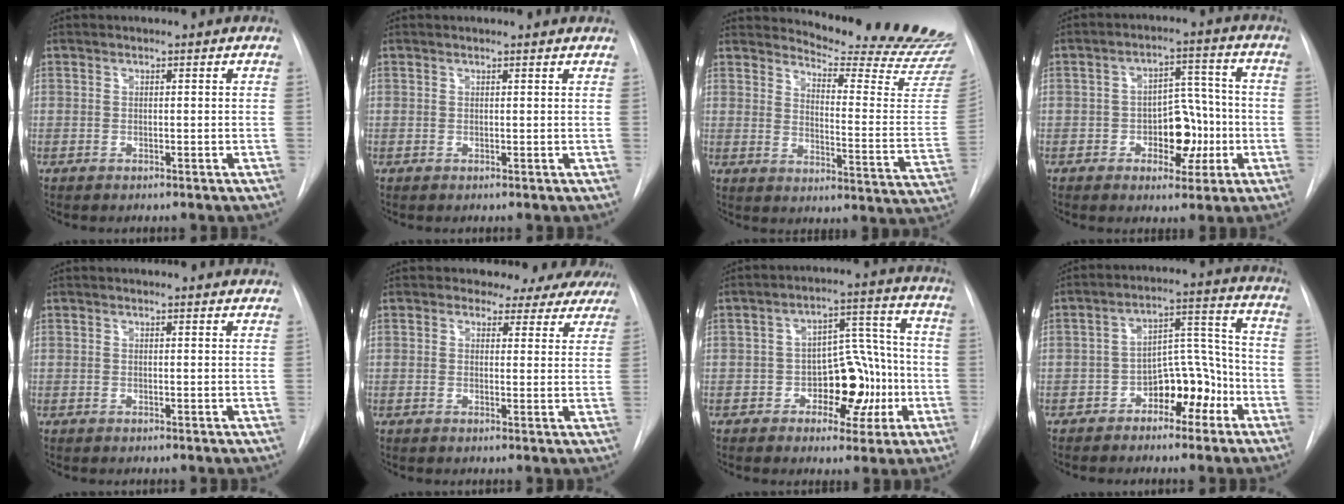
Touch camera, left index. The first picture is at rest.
{"total": 2.3, "force": [2.3, 0.3, 0.4], "torque": [-0.010, 0.007, 0.018]}
{"total": 20.2, "force": [19.7, 0.0, 4.5], "torque": [-0.067, -0.157, 0.227]}
{"total": 8.3, "force": [-2.4, 4.8, 6.3], "torque": [-0.084, 0.021, -0.033]}
{"total": 4.6, "force": [4.4, 0.9, 0.8], "torque": [-0.007, 0.001, 0.034]}
{"total": 10.4, "force": [9.2, 4.5, 1.1], "torque": [0.016, -0.014, 0.074]}
{"total": 10.1, "force": [-3.0, 5.9, 7.6], "torque": [-0.099, 0.030, -0.038]}
{"total": 8.7, "force": [-4.7, 4.6, 5.8], "torque": [-0.083, 0.036, -0.071]}